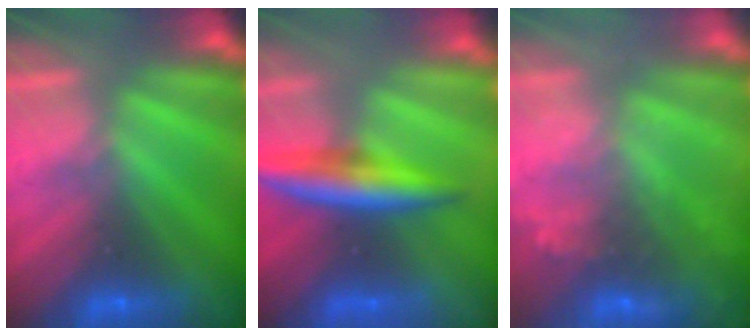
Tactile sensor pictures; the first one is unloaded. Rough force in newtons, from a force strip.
{"total": 5.9}
{"total": 9.6}